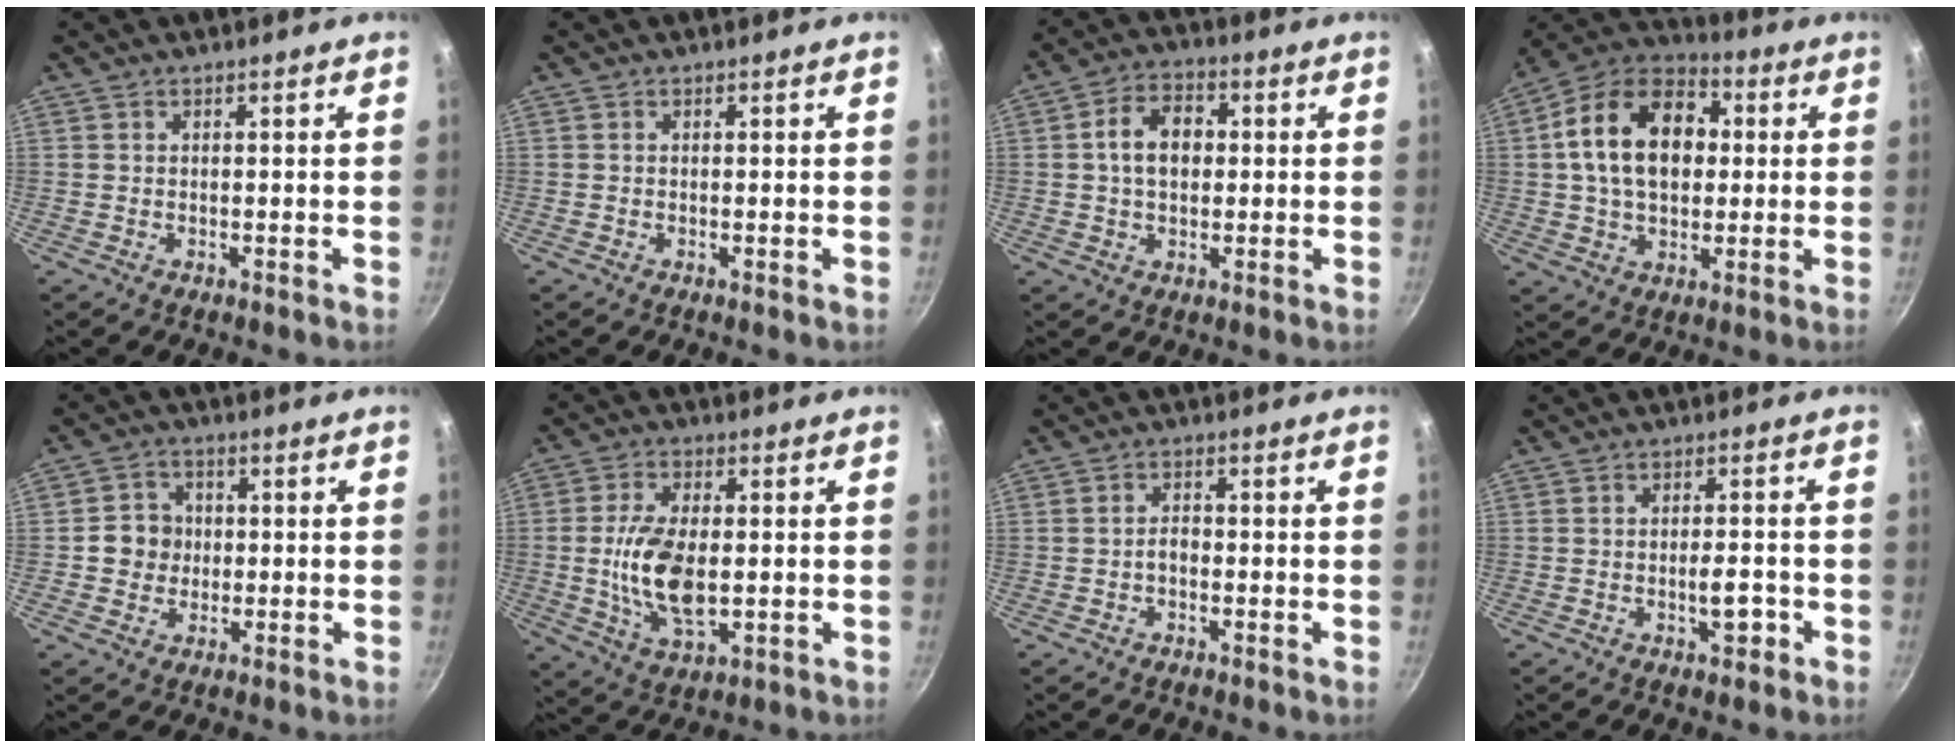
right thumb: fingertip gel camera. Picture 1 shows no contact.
{"total": 0.0}
{"total": 8.5, "force": [0.8, 6.0, 6.0], "torque": [-0.081, 0.017, 0.005]}
{"total": 18.7, "force": [2.5, 12.8, 13.4], "torque": [-0.194, 0.027, 0.028]}
{"total": 5.7, "force": [-0.2, 5.3, 2.0], "torque": [-0.001, 0.010, -0.013]}
{"total": 12.5, "force": [-0.6, 6.5, 10.7], "torque": [-0.204, -0.003, -0.009]}
{"total": 2.0, "force": [-0.8, 1.2, 1.4], "torque": [-0.016, 0.015, -0.015]}
{"total": 3.9, "force": [-1.6, 1.7, 3.2], "torque": [-0.033, 0.010, -0.023]}